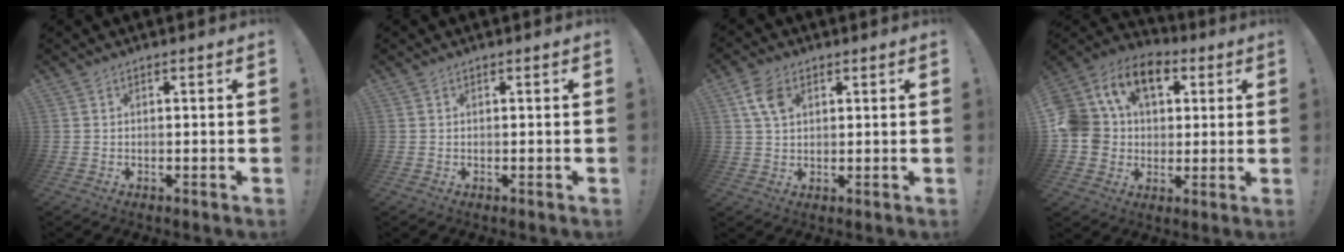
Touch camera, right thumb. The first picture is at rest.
{"total": 0.0}
{"total": 7.1, "force": [2.7, 4.9, 4.5], "torque": [-0.086, 0.002, 0.053]}
{"total": 16.7, "force": [6.0, 12.8, 8.9], "torque": [-0.167, -0.019, 0.114]}